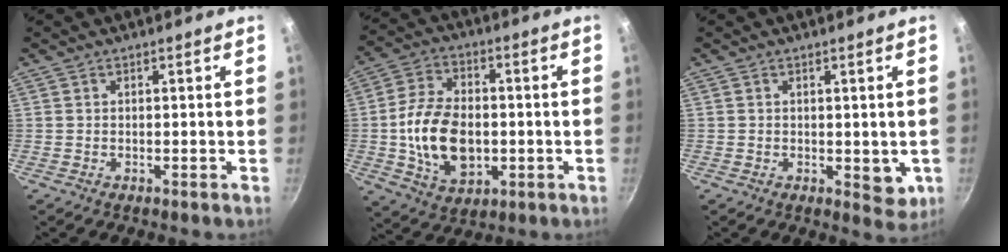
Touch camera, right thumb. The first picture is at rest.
{"total": 15.1, "force": [-1.5, 9.9, 11.3], "torque": [-0.187, 0.013, -0.023]}
{"total": 4.5, "force": [-0.4, 2.5, 3.8], "torque": [-0.038, -0.008, -0.001]}